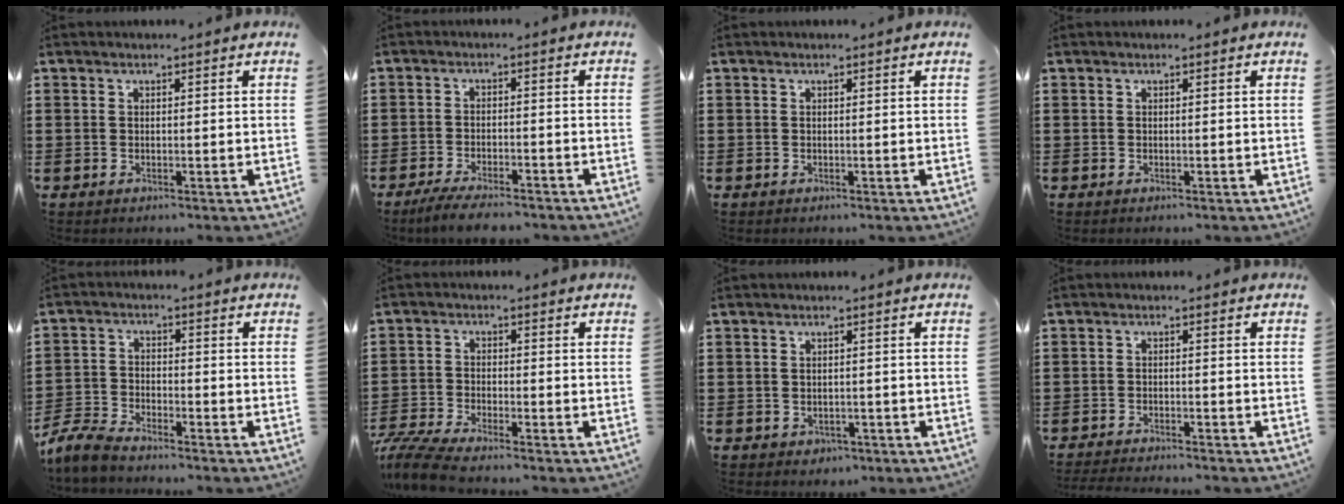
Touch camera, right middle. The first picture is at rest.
{"total": 4.2, "force": [-3.9, 0.4, 1.5], "torque": [-0.030, -0.003, -0.076]}
{"total": 0.0}
{"total": 0.0}
{"total": 5.2, "force": [-4.9, 0.7, 1.5], "torque": [-0.049, -0.003, -0.101]}
{"total": 5.3, "force": [-5.0, 0.3, 1.8], "torque": [-0.062, -0.014, -0.104]}
{"total": 0.8, "force": [-0.5, 0.6, 0.0], "torque": [-0.003, 0.000, -0.014]}
{"total": 2.5, "force": [-2.5, -0.2, 0.1], "torque": [-0.004, -0.001, -0.052]}